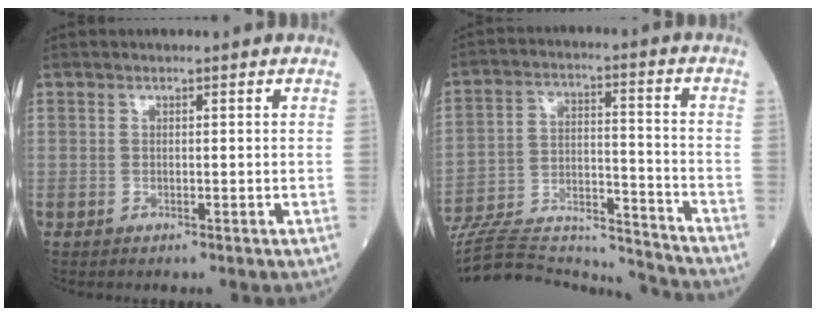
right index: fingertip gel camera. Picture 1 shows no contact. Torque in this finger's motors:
{"motor_torque": [-0.42, -0.54, -0.45, -0.21]}